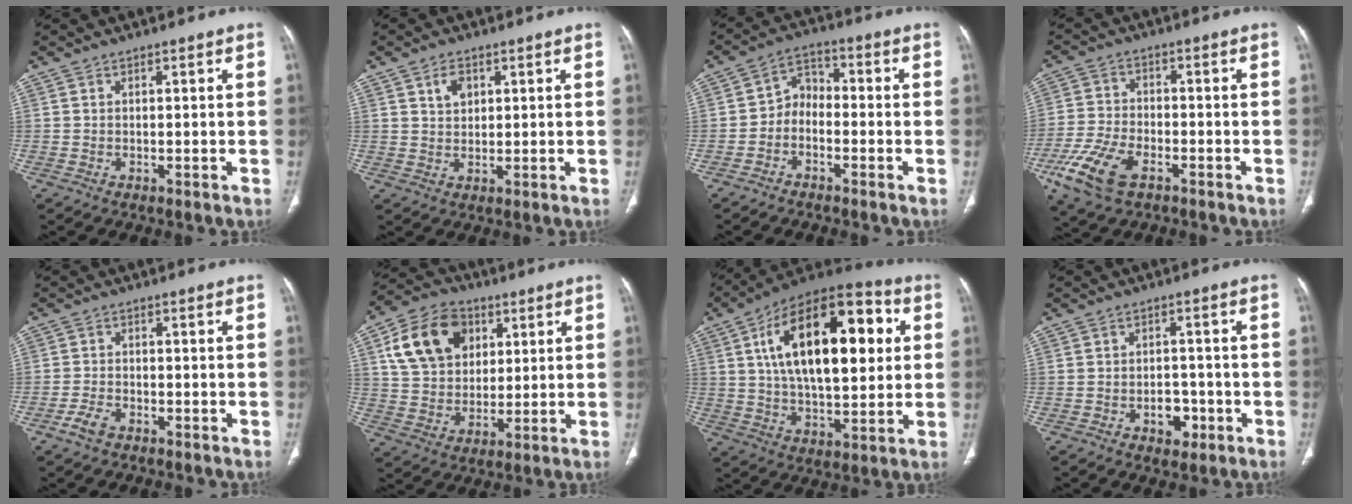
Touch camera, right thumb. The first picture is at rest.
{"total": 3.7, "force": [1.7, 2.5, 2.2], "torque": [-0.028, -0.009, 0.034]}
{"total": 5.5, "force": [-2.1, 4.1, 3.0], "torque": [-0.033, 0.033, -0.050]}
{"total": 11.4, "force": [-5.9, 5.8, 7.8], "torque": [-0.171, 0.008, -0.112]}
{"total": 3.1, "force": [-2.1, 1.6, 1.8], "torque": [-0.043, 0.009, -0.038]}
{"total": 15.8, "force": [5.6, 11.8, 9.0], "torque": [-0.142, -0.001, 0.100]}
{"total": 27.0, "force": [6.2, 13.1, 22.8], "torque": [-0.348, 0.014, 0.092]}
{"total": 4.9, "force": [-2.0, 3.3, 2.9], "torque": [-0.020, 0.018, -0.025]}